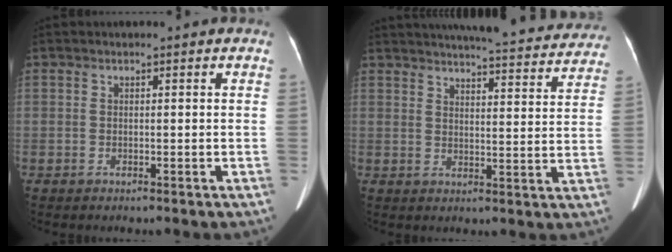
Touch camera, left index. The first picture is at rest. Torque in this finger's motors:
{"motor_torque": [0.38, -1.75, 0.08, 0.06]}